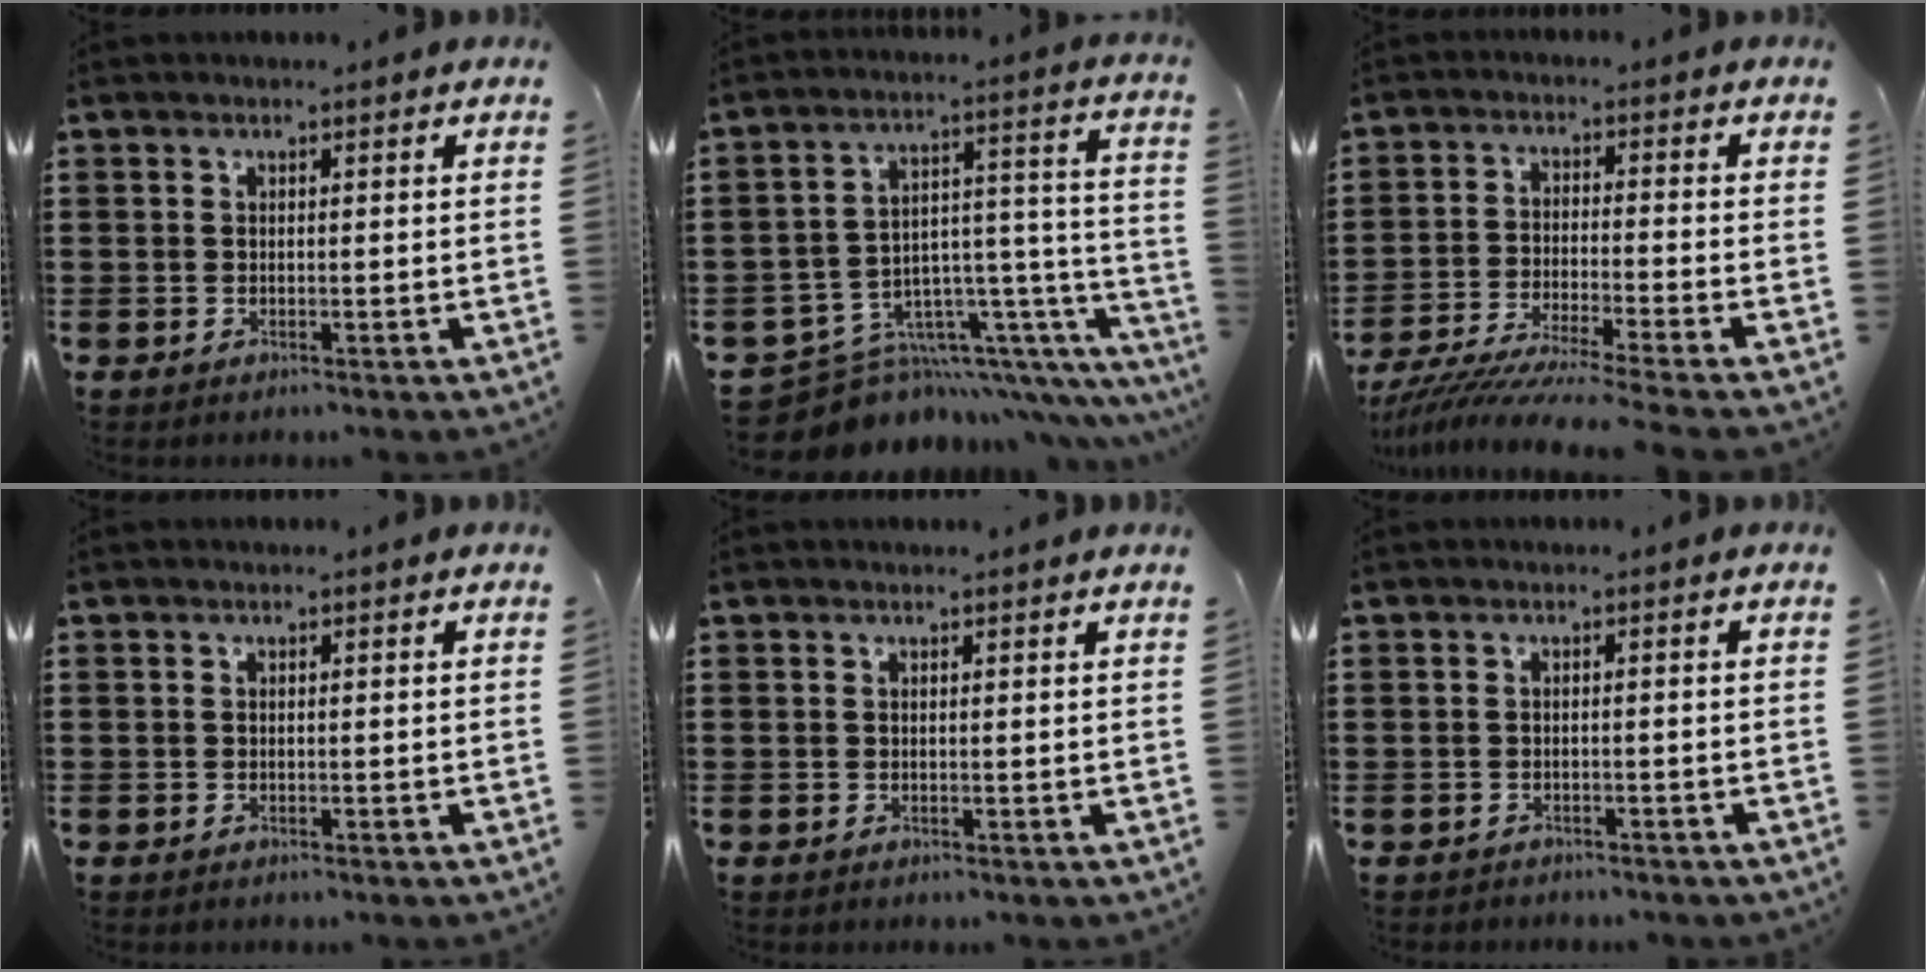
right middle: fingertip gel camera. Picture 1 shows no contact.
{"total": 7.9, "force": [-5.8, 4.7, 2.5], "torque": [-0.051, -0.018, -0.095]}
{"total": 6.1, "force": [-5.6, -0.8, 2.2], "torque": [-0.055, -0.026, -0.115]}
{"total": 0.0}
{"total": 0.0}
{"total": 0.9, "force": [-0.9, 0.1, 0.0], "torque": [-0.003, -0.001, -0.020]}